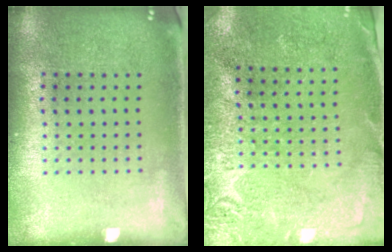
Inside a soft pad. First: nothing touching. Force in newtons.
{"total": 2.7, "press": 2.6, "slide": 0.6}